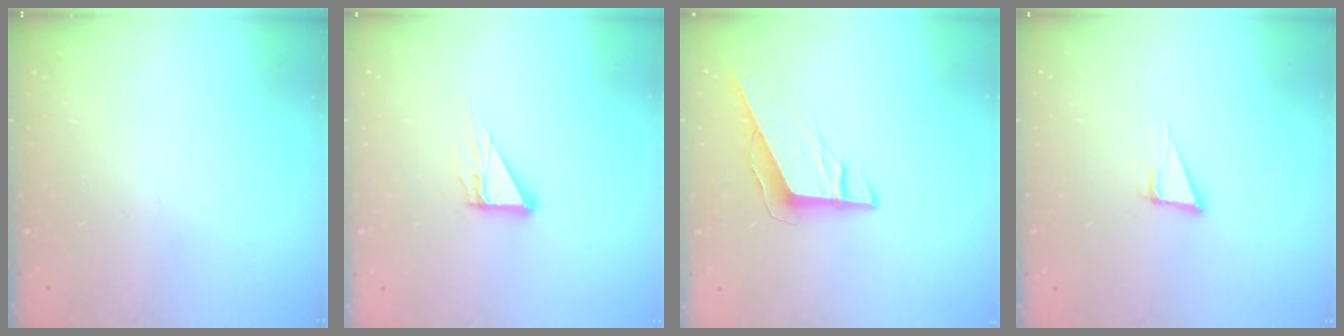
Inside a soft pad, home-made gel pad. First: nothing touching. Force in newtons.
{"total": 5.5, "press": 5.5, "slide": 0.3}
{"total": 9.6, "press": 9.5, "slide": 1.0}
{"total": 3.8, "press": 1.9, "slide": 3.3}